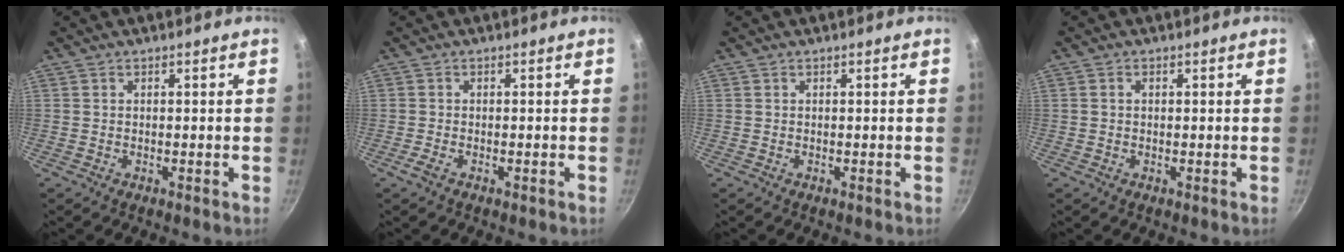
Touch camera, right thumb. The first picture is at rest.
{"total": 1.6, "force": [-0.9, 0.5, 1.2], "torque": [-0.032, 0.005, -0.022]}
{"total": 0.0}
{"total": 0.9, "force": [0.1, 0.7, 0.5], "torque": [-0.009, 0.005, 0.001]}